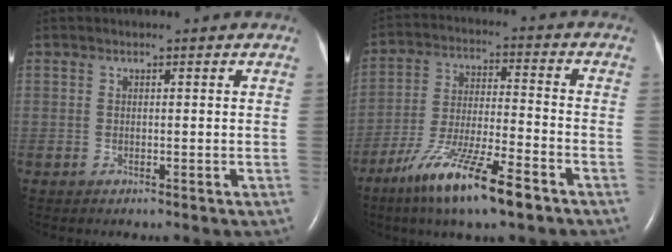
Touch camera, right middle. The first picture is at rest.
{"total": 13.9, "force": [-8.8, 1.7, 10.6], "torque": [-0.207, -0.031, -0.158]}